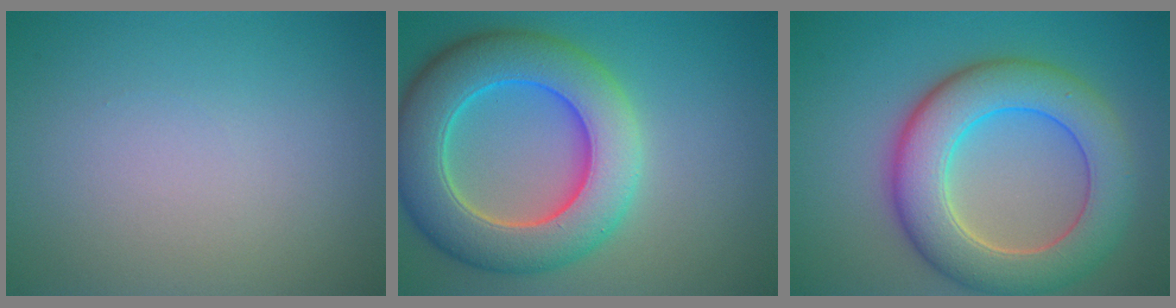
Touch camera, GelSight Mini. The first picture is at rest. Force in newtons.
{"total": 10.1, "press": 10.1, "slide": 0.8}
{"total": 8.7, "press": 8.7, "slide": 0.7}